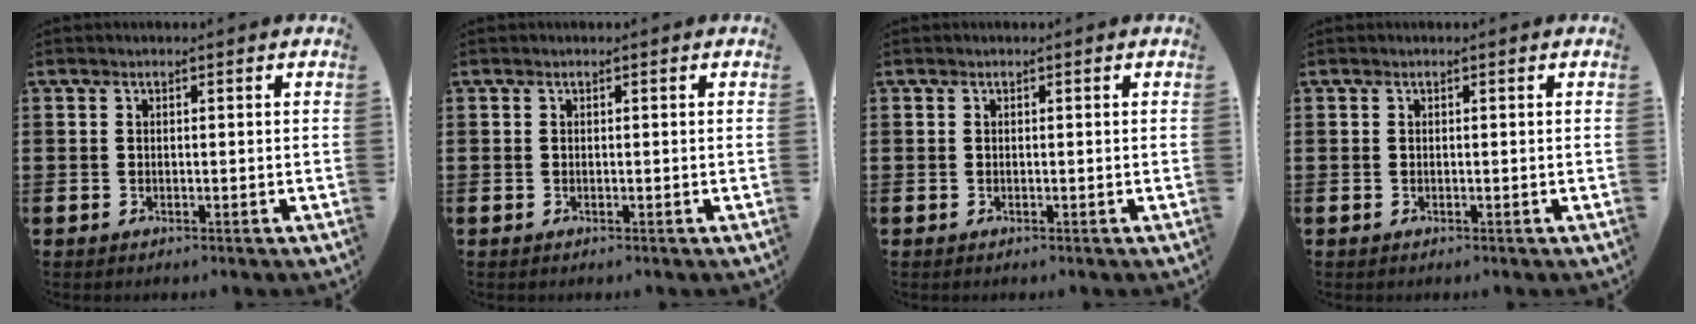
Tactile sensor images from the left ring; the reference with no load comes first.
{"total": 0.0}
{"total": 0.0}
{"total": 0.0}